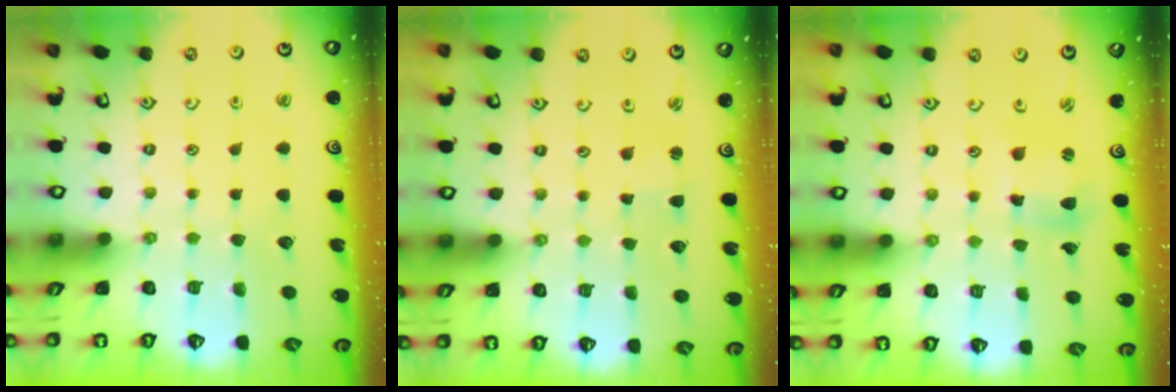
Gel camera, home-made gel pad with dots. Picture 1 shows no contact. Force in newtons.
{"total": 1.6, "press": 1.6, "slide": 0.3}
{"total": 5.1, "press": 5.0, "slide": 0.5}